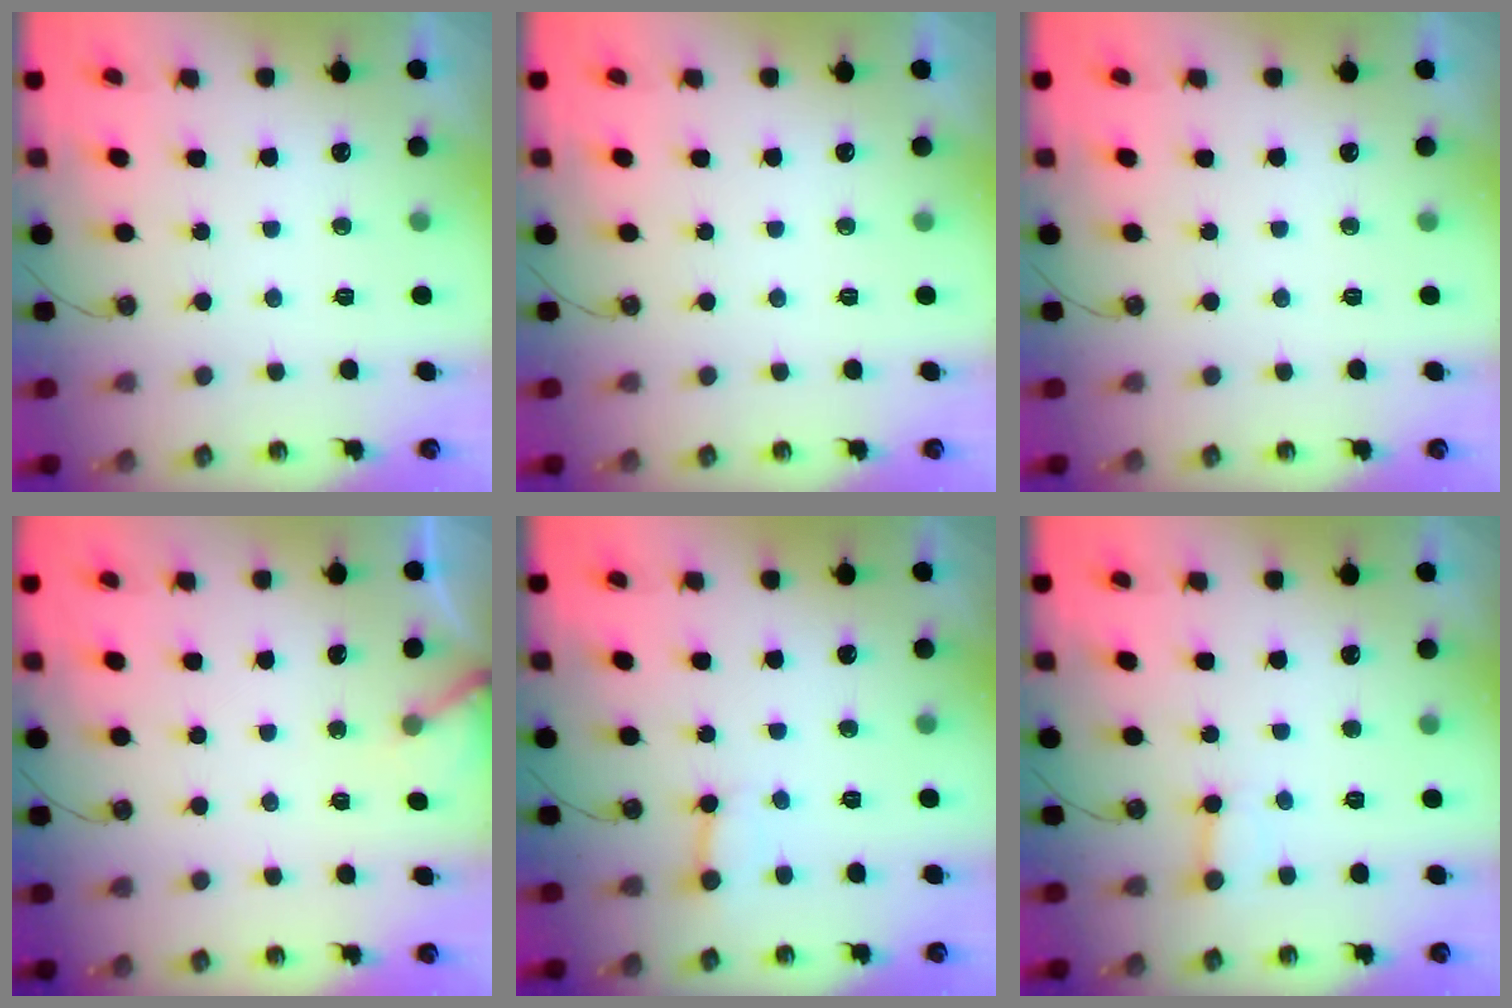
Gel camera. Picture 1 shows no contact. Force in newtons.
{"total": 0.0}
{"total": 0.0}
{"total": 4.0, "press": 3.9, "slide": 0.3}
{"total": 2.9, "press": 2.9, "slide": 0.4}
{"total": 2.6, "press": 2.6, "slide": 0.4}